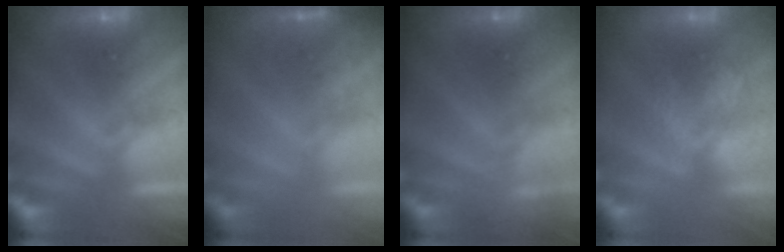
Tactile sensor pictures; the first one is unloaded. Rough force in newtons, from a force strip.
{"total": 1.7}
{"total": 2.3}
{"total": 3.6}